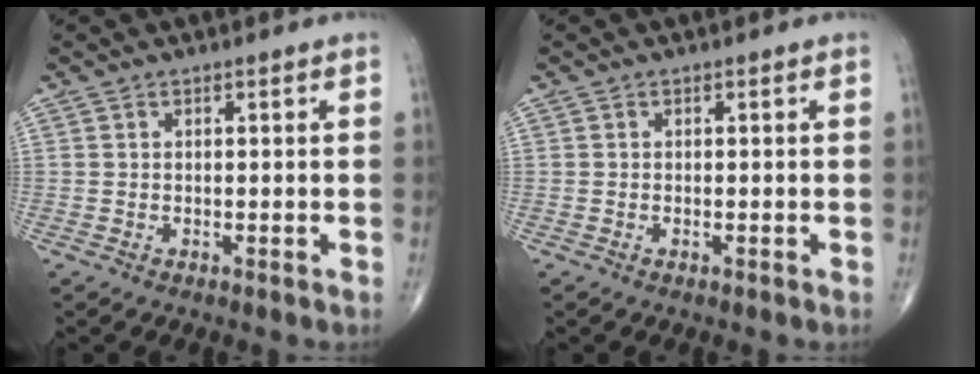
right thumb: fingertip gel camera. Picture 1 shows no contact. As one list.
[{"total": 0.0}]